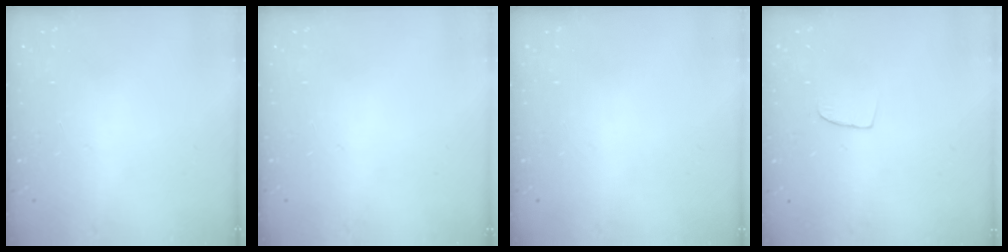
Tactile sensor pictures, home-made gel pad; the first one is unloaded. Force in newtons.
{"total": 0.0}
{"total": 0.0}
{"total": 5.8, "press": 5.8, "slide": 0.4}